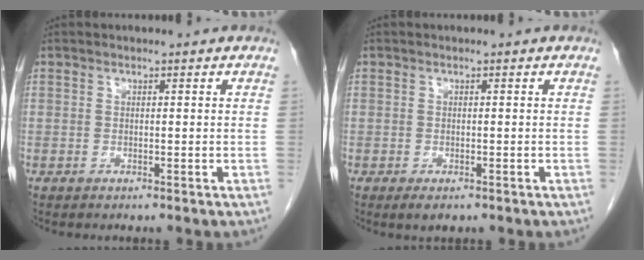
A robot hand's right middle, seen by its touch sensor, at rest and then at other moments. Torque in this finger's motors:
{"motor_torque": [0.56, -0.36, 0.05, 0.00]}